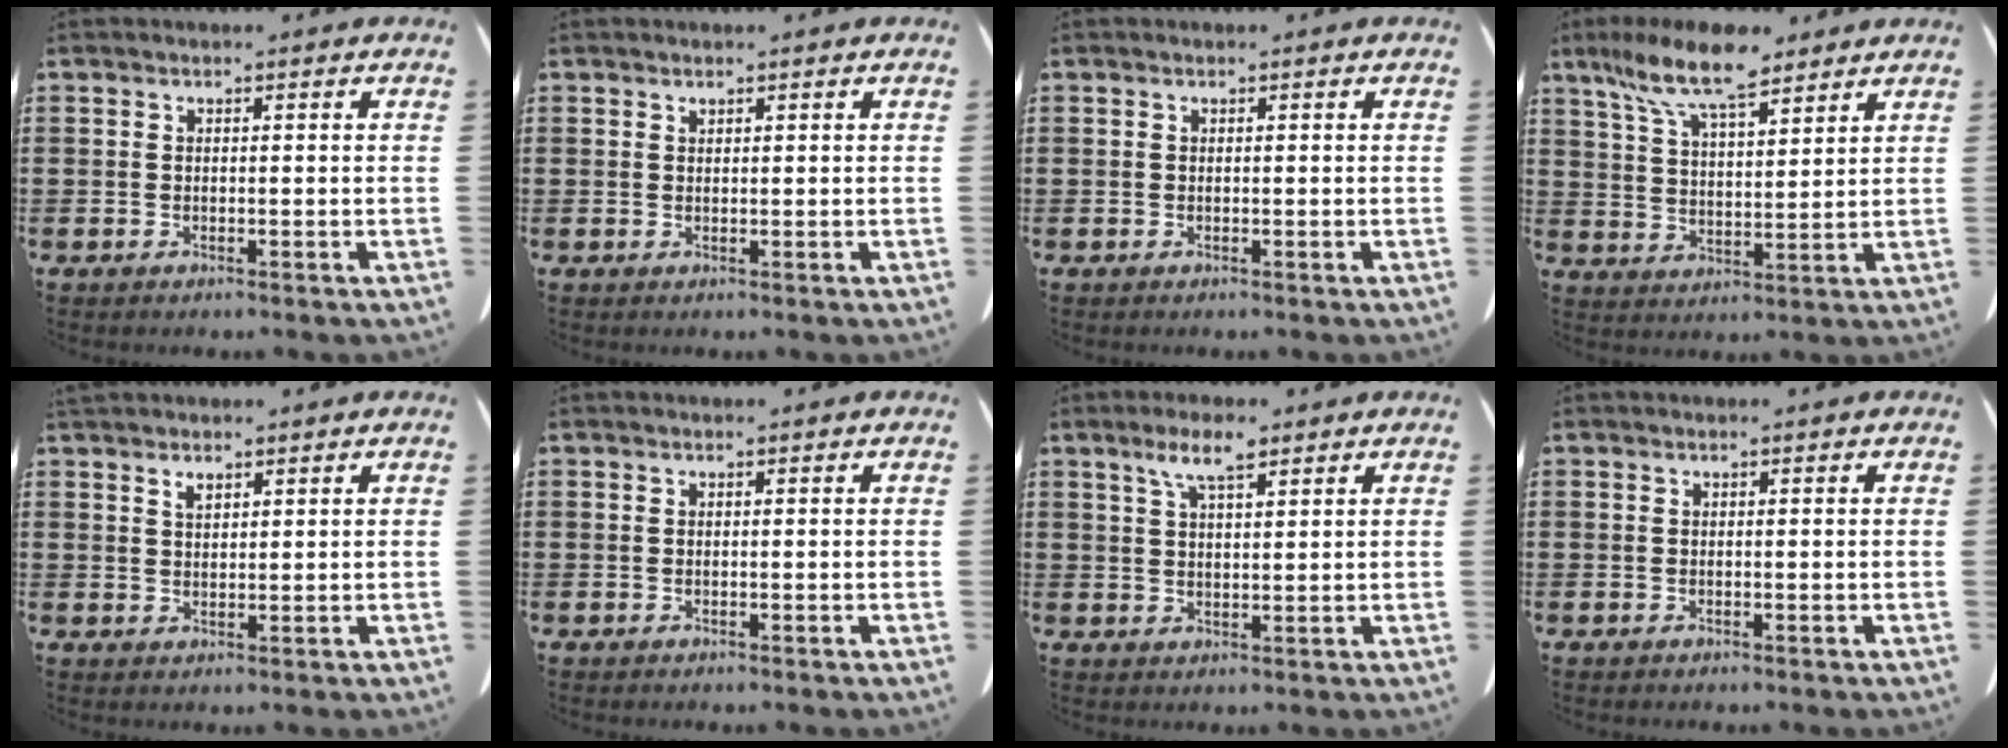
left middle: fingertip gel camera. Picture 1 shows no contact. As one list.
[{"total": 0.5, "force": [0.5, 0.1, 0.2], "torque": [-0.004, -0.001, 0.010]}, {"total": 0.0}, {"total": 10.8, "force": [8.2, 2.8, 6.5], "torque": [-0.145, -0.017, 0.150]}, {"total": 1.7, "force": [1.4, 0.7, 0.8], "torque": [-0.020, 0.001, 0.026]}, {"total": 0.0}, {"total": 5.3, "force": [3.4, 1.3, 3.9], "torque": [-0.084, 0.005, 0.059]}, {"total": 0.0}]